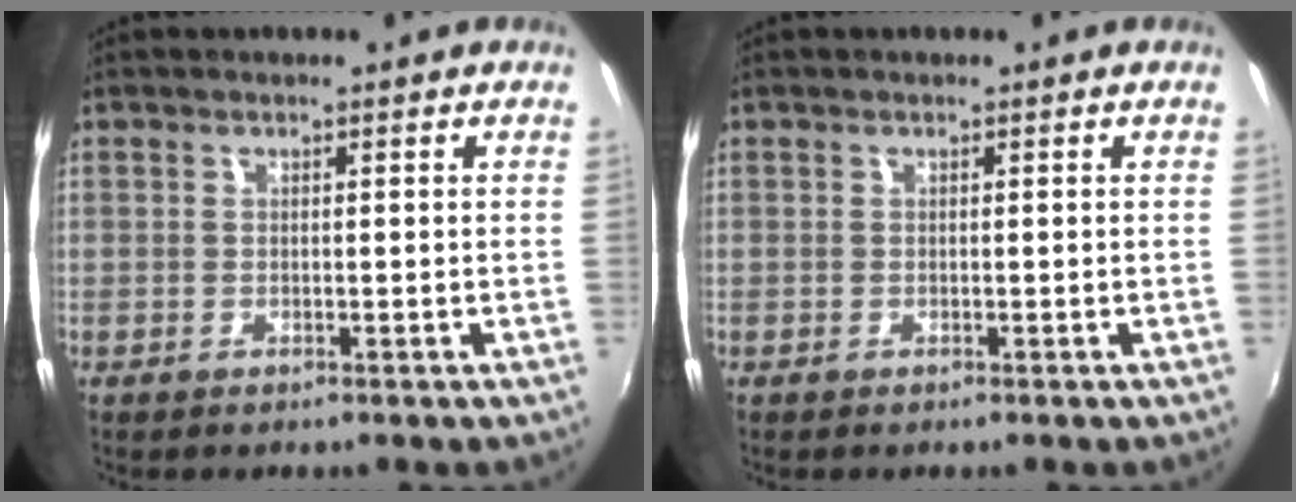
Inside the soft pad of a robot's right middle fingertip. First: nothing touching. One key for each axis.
{"total": 0.0}